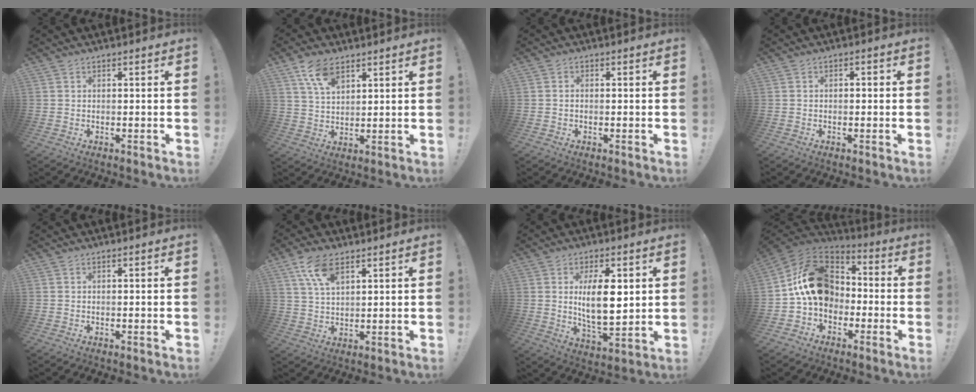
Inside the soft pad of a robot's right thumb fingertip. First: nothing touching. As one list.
[{"total": 8.4, "force": [5.3, 4.0, 5.2], "torque": [-0.095, -0.018, 0.099]}, {"total": 0.8, "force": [-0.5, 0.4, 0.4], "torque": [-0.014, 0.004, -0.008]}, {"total": 1.5, "force": [-1.0, 0.6, 0.9], "torque": [-0.019, 0.007, -0.016]}, {"total": 0.0}, {"total": 8.8, "force": [5.0, 3.9, 6.2], "torque": [-0.109, -0.015, 0.094]}, {"total": 13.0, "force": [2.9, 5.4, 11.5], "torque": [-0.200, -0.012, 0.041]}, {"total": 17.9, "force": [0.9, 13.8, 11.3], "torque": [-0.176, 0.020, 0.027]}]